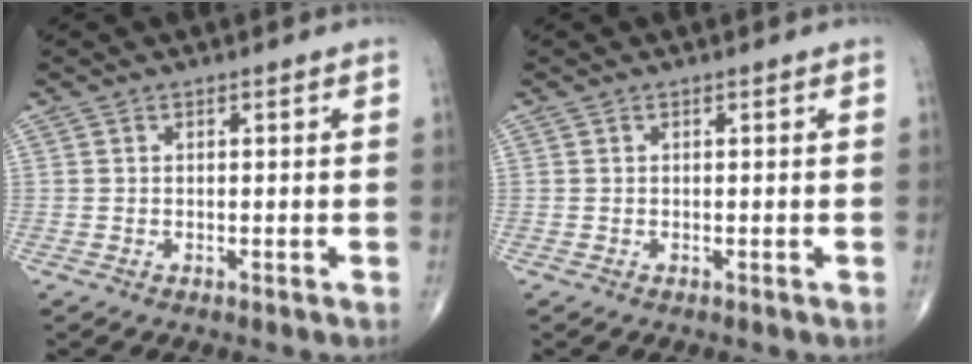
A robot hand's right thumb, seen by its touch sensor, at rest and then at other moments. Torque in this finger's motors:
{"motor_torque": [0.00, 0.00, -0.01, 0.01, 0.01]}